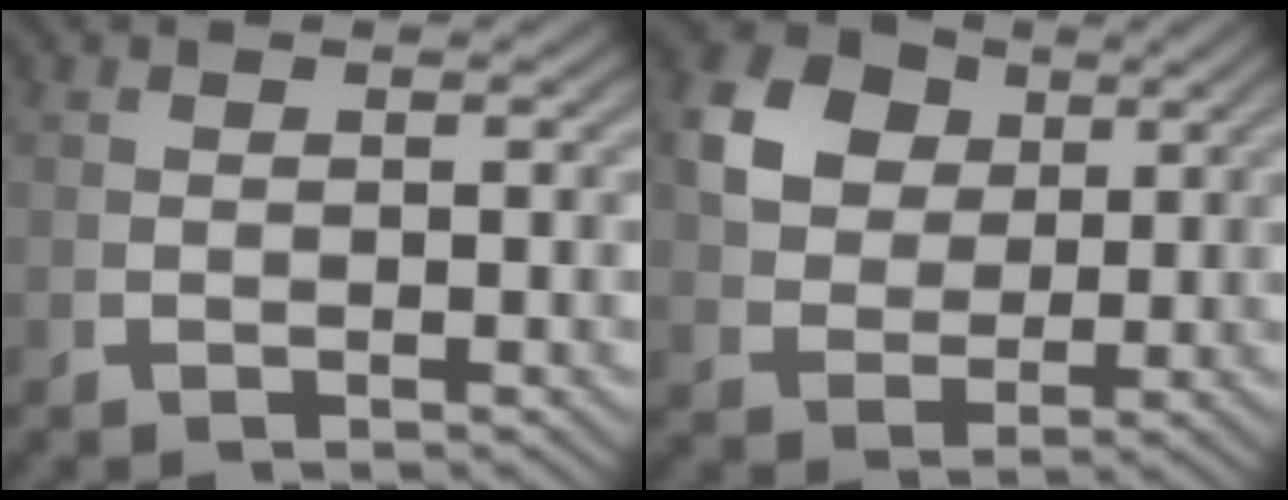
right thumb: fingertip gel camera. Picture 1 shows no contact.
{"total": 10.0, "force": [3.3, 7.9, 5.2], "torque": [-0.114, -0.007, 0.057]}